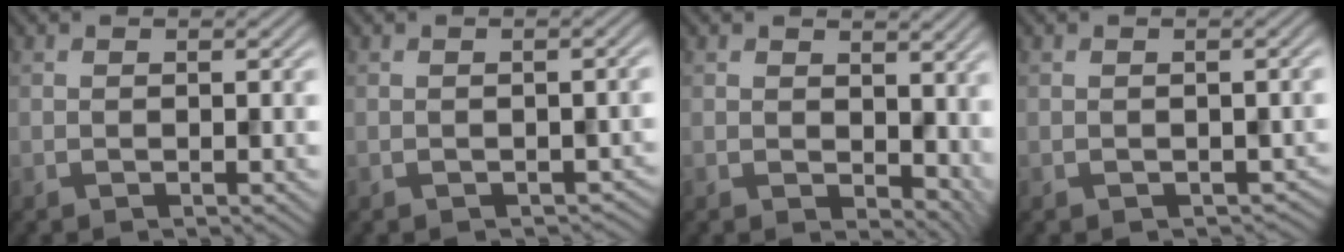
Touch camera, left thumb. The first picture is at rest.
{"total": 1.6, "force": [-0.9, 0.9, 0.9], "torque": [-0.013, -0.009, -0.009]}
{"total": 6.5, "force": [1.6, 4.6, 4.3], "torque": [-0.079, -0.021, 0.038]}
{"total": 1.6, "force": [-0.6, 1.3, 0.8], "torque": [-0.018, -0.013, -0.007]}